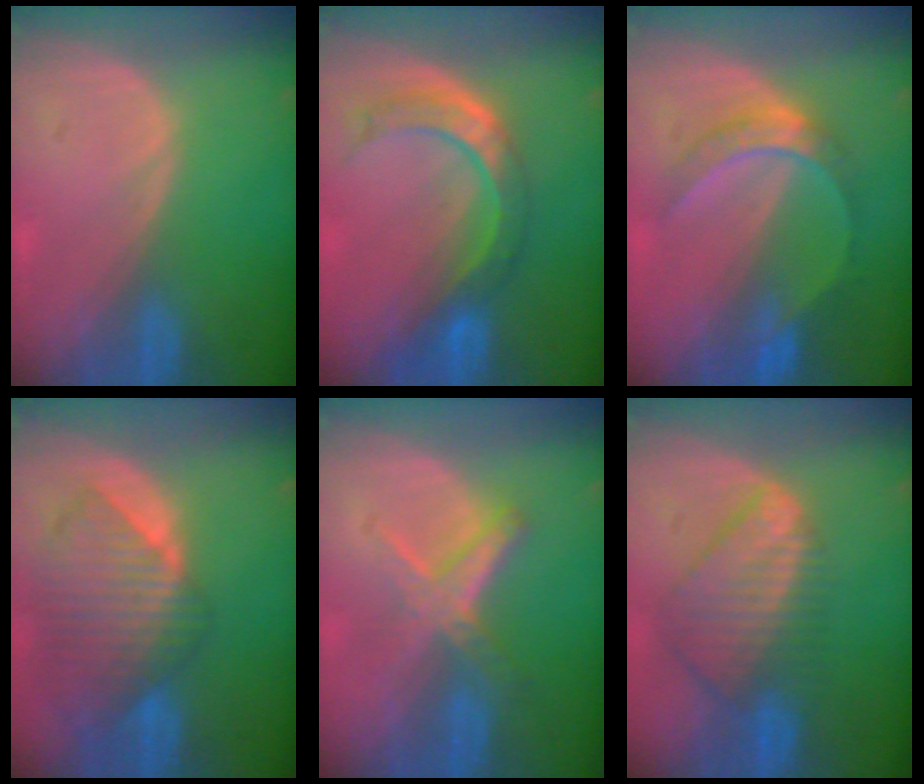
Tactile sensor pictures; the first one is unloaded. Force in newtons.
{"total": 7.5, "press": 7.0, "slide": 2.7}
{"total": 5.8, "press": 5.6, "slide": 1.2}
{"total": 10.1, "press": 8.8, "slide": 5.0}
{"total": 5.8, "press": 5.5, "slide": 1.8}
{"total": 9.0, "press": 7.8, "slide": 4.5}